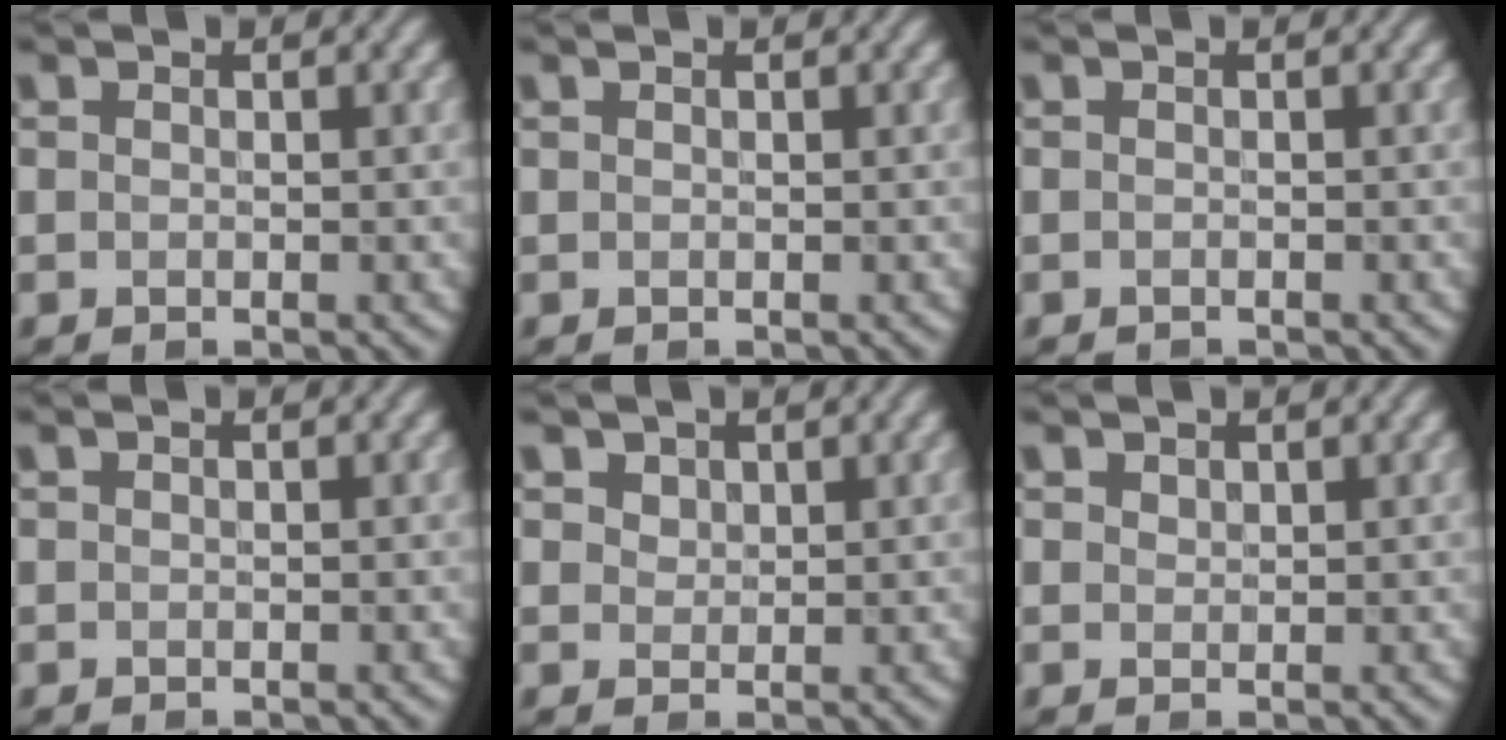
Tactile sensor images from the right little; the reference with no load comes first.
{"total": 0.0}
{"total": 0.5, "force": [-0.5, 0.0, 0.1], "torque": [0.002, -0.005, -0.013]}
{"total": 0.0}
{"total": 1.8, "force": [1.3, 1.1, 0.5], "torque": [-0.019, -0.006, 0.034]}
{"total": 1.0, "force": [0.9, 0.4, 0.2], "torque": [-0.006, 0.001, 0.024]}